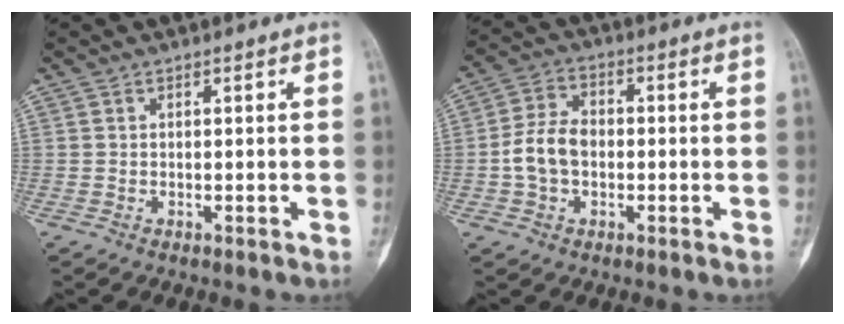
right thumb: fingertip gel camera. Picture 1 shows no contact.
{"total": 7.7, "force": [-1.0, 5.4, 5.4], "torque": [-0.098, 0.022, -0.026]}